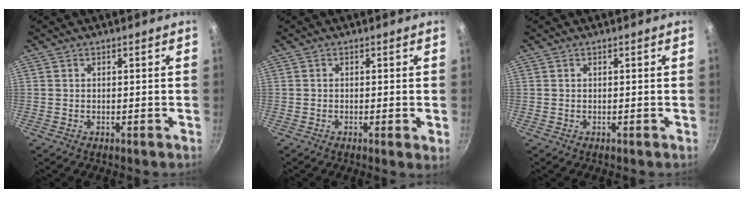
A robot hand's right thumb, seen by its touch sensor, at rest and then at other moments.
{"total": 1.7, "force": [-0.3, 0.2, 1.7], "torque": [-0.027, -0.006, -0.007]}
{"total": 0.0}